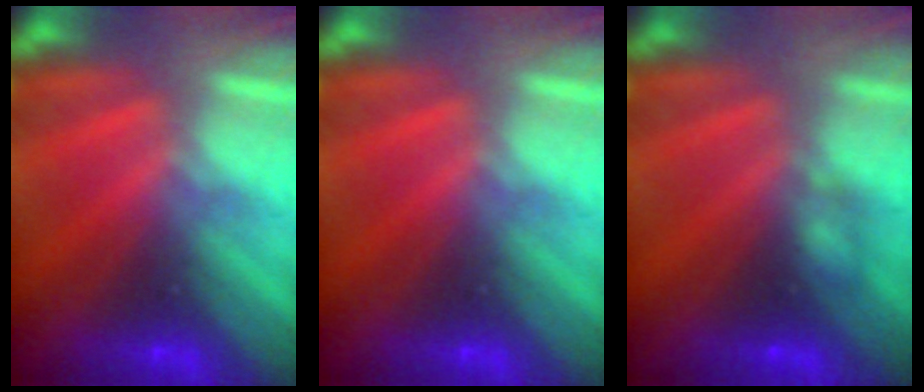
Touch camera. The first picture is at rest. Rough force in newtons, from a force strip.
{"total": 0.0}
{"total": 2.2}